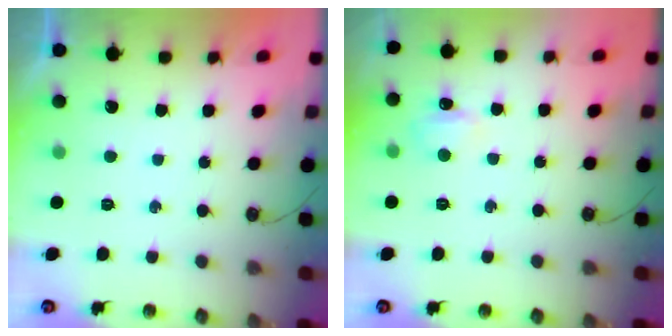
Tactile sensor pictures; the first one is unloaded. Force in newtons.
{"total": 6.0, "press": 5.9, "slide": 1.1}